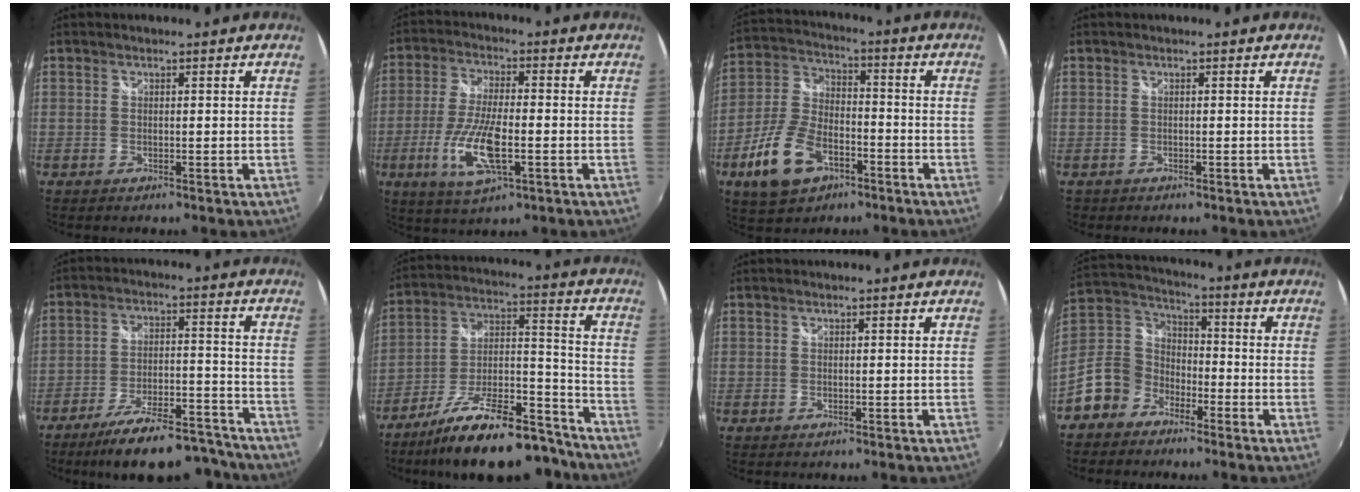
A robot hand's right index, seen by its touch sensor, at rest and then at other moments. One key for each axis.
{"total": 11.6, "fx": -3.5, "fy": 3.3, "fz": 10.5, "tx": -0.219, "ty": -0.014, "tz": -0.068}
{"total": 13.5, "fx": -6.6, "fy": 7.6, "fz": 9.0, "tx": -0.202, "ty": 0.004, "tz": -0.117}
{"total": 0.7, "fx": -0.4, "fy": 0.6, "fz": 0.0, "tx": -0.002, "ty": -0.001, "tz": -0.004}
{"total": 18.6, "fx": -16.1, "fy": 5.0, "fz": 7.8, "tx": -0.137, "ty": 0.012, "tz": -0.224}
{"total": 23.3, "fx": -18.4, "fy": 7.1, "fz": 12.5, "tx": -0.209, "ty": 0.007, "tz": -0.275}
{"total": 0.0}
{"total": 12.2, "fx": -7.4, "fy": 8.9, "fz": 3.7, "tx": -0.101, "ty": 0.037, "tz": -0.145}